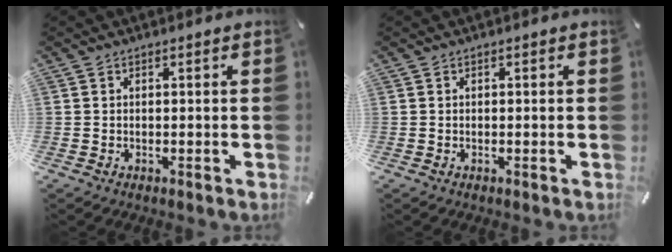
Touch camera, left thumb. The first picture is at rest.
{"total": 0.0}